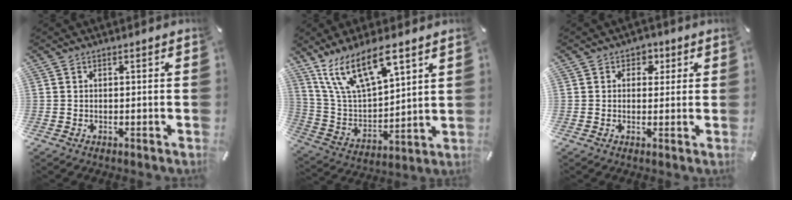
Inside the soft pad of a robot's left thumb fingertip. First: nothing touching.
{"total": 16.4, "force": [10.8, 6.7, 10.4], "torque": [-0.234, -0.052, 0.192]}
{"total": 3.5, "force": [0.9, 3.0, 1.4], "torque": [0.000, -0.003, 0.008]}